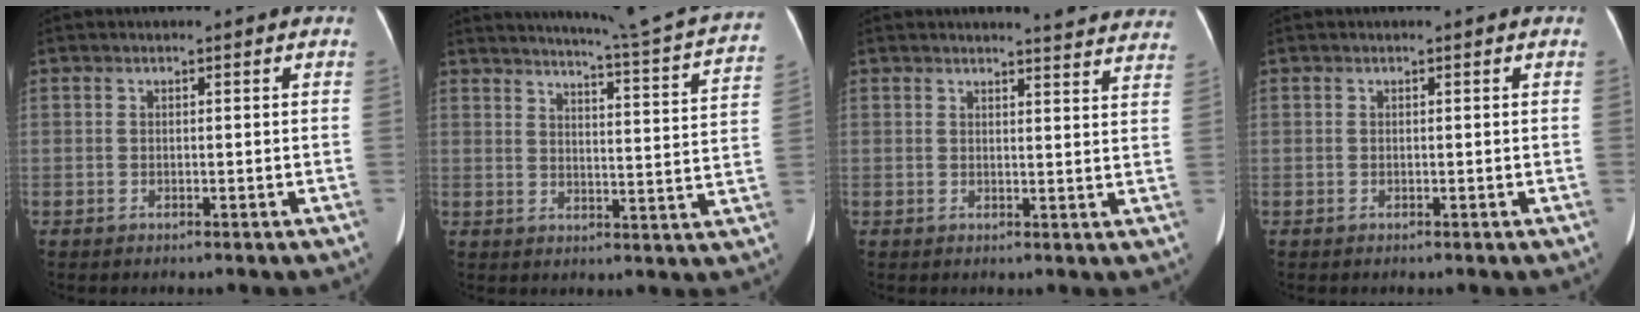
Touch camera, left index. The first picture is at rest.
{"total": 19.5, "force": [18.2, -1.4, 6.9], "torque": [-0.112, -0.074, 0.215]}
{"total": 12.6, "force": [12.4, 0.8, 2.4], "torque": [-0.005, -0.055, 0.111]}
{"total": 0.0}